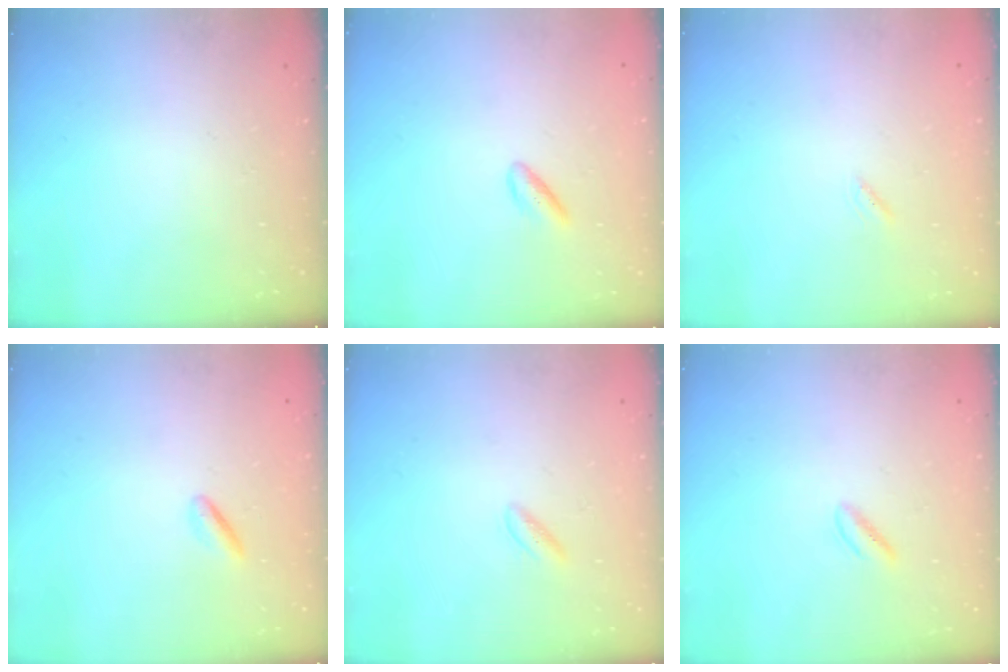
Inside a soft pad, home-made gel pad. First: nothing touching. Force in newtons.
{"total": 2.9, "press": 2.6, "slide": 1.2}
{"total": 1.2, "press": 1.1, "slide": 0.3}
{"total": 0.8, "press": 0.7, "slide": 0.4}
{"total": 1.0, "press": 0.9, "slide": 0.5}
{"total": 1.6, "press": 1.2, "slide": 1.0}